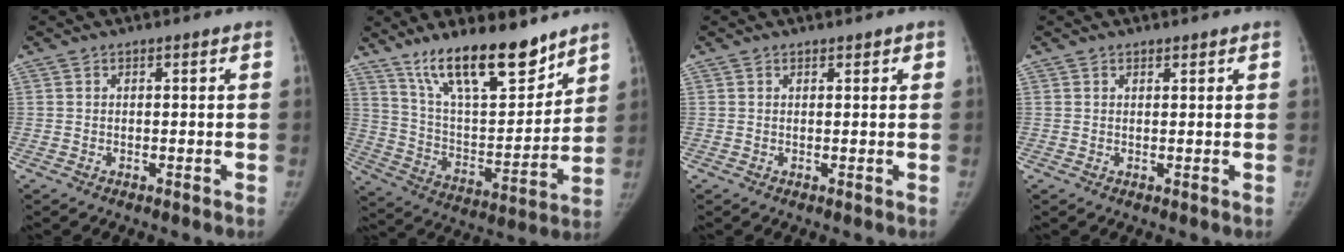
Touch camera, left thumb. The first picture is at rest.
{"total": 20.2, "force": [14.7, 6.7, 12.2], "torque": [-0.162, -0.085, 0.259]}
{"total": 1.2, "force": [0.8, 0.6, 0.6], "torque": [0.000, -0.002, 0.008]}
{"total": 0.8, "force": [0.7, 0.3, 0.2], "torque": [0.000, -0.005, 0.010]}